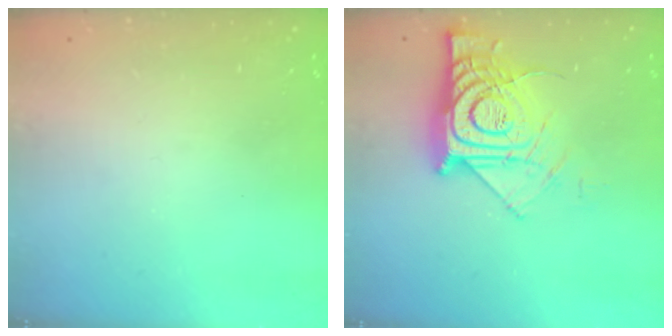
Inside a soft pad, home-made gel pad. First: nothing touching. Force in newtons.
{"total": 14.5, "press": 14.5, "slide": 1.4}